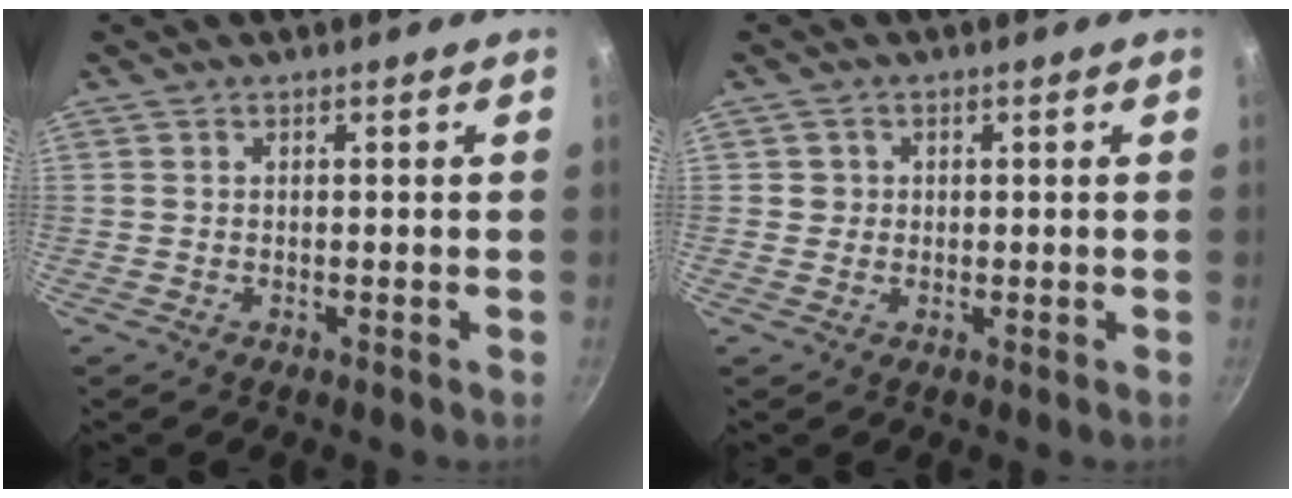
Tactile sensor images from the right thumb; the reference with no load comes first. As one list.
[{"total": 1.8, "force": [0.1, 1.8, 0.3], "torque": [0.006, 0.006, 0.000]}]